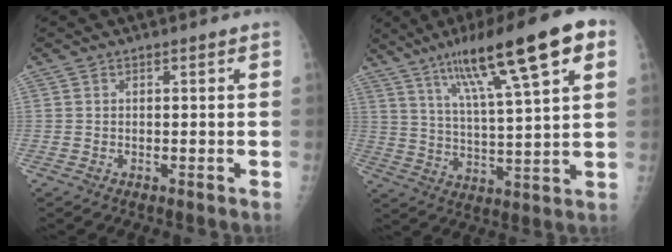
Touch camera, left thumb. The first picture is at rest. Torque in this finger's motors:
{"motor_torque": [0.84, 0.86, 1.26, -0.76, 0.17]}